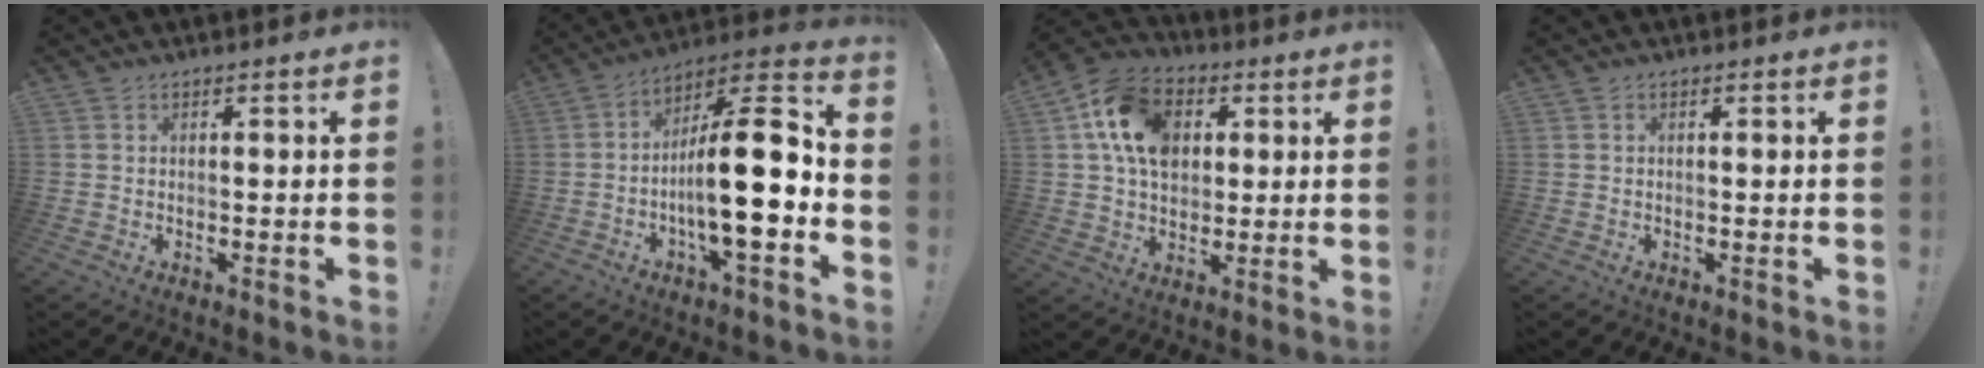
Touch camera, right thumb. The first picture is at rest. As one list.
[{"total": 20.6, "force": [-3.6, 5.8, 19.5], "torque": [-0.322, 0.022, -0.060]}, {"total": 16.1, "force": [4.7, 12.1, 9.6], "torque": [-0.164, -0.002, 0.096]}, {"total": 0.0}]